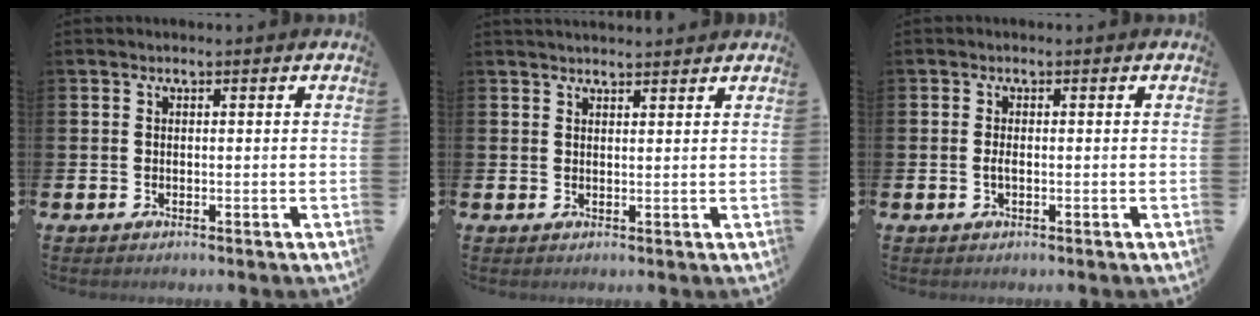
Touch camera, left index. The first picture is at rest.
{"total": 2.0, "force": [2.0, 0.2, 0.1], "torque": [0.007, -0.011, 0.033]}
{"total": 1.1, "force": [-0.2, 0.4, 1.0], "torque": [-0.019, 0.001, -0.004]}